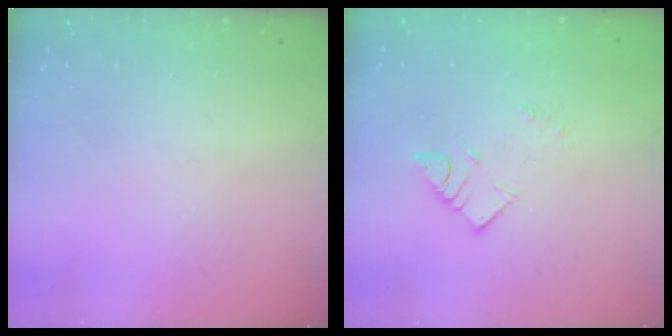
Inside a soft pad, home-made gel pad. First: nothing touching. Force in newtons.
{"total": 3.4, "press": 3.4, "slide": 0.1}